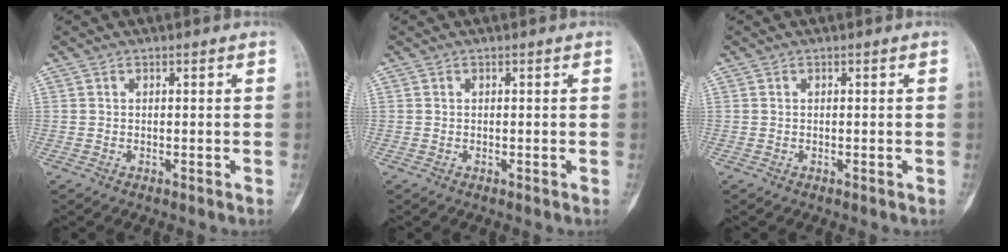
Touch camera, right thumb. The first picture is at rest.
{"total": 0.0}
{"total": 0.0}